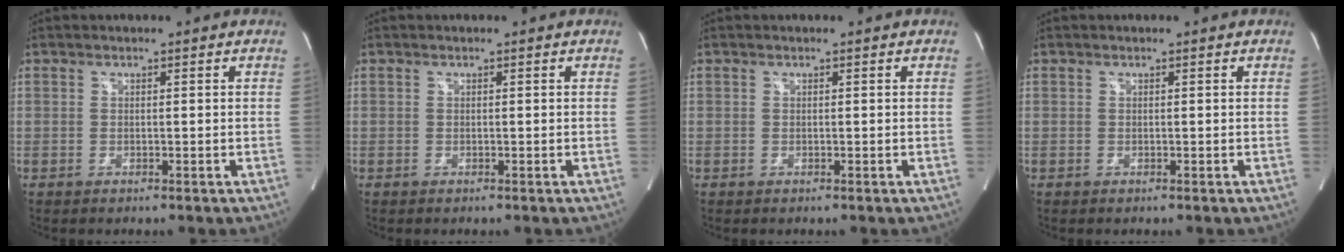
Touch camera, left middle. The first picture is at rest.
{"total": 0.0}
{"total": 0.0}
{"total": 0.0}